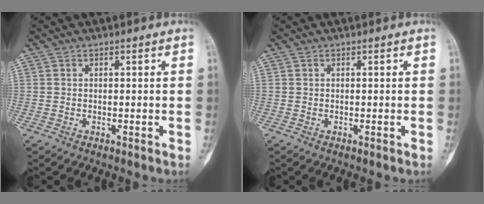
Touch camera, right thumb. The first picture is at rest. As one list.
[{"total": 0.0}]